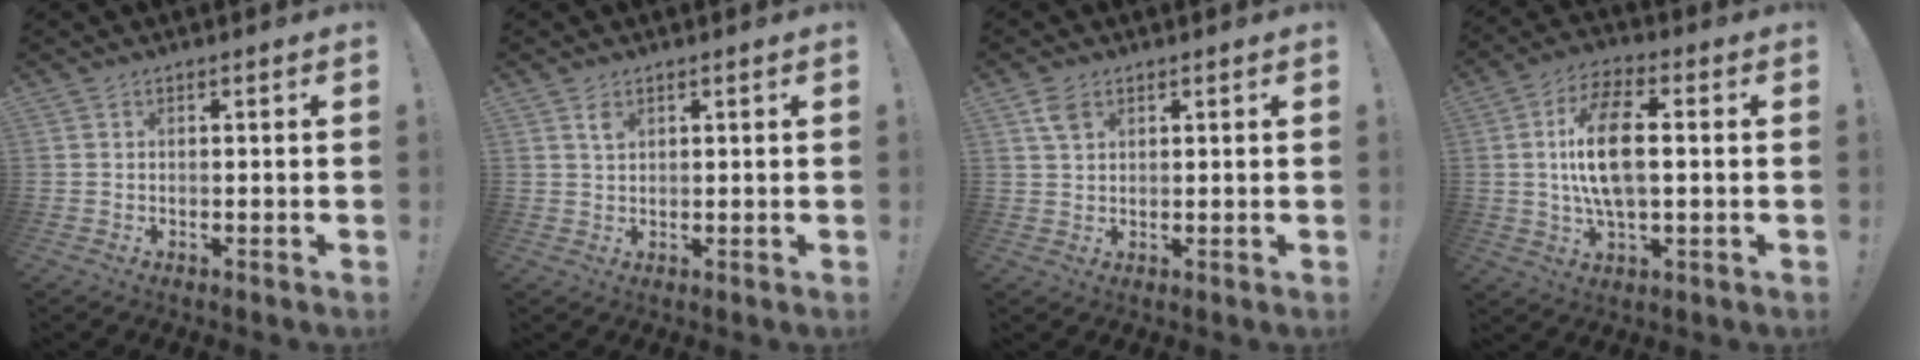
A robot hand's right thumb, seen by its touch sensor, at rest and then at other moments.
{"total": 2.3, "force": [1.4, 1.1, 1.4], "torque": [-0.021, -0.004, 0.024]}
{"total": 4.0, "force": [2.0, 2.4, 2.4], "torque": [-0.037, -0.003, 0.038]}
{"total": 14.6, "force": [1.0, 6.7, 12.9], "torque": [-0.232, -0.001, 0.013]}